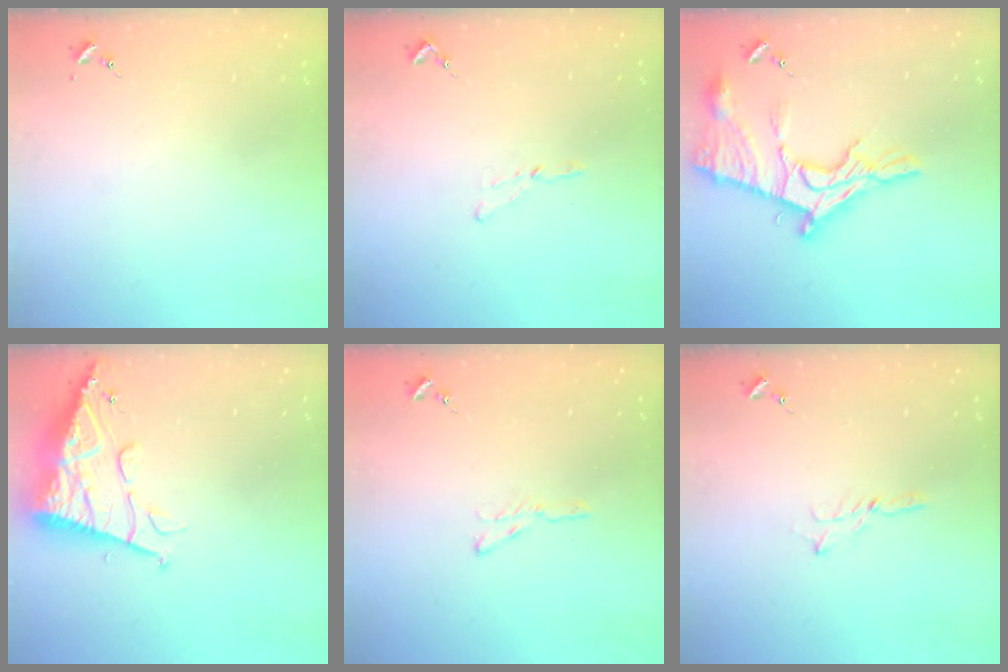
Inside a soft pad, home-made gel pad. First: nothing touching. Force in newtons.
{"total": 3.4, "press": 3.4, "slide": 0.4}
{"total": 18.7, "press": 18.6, "slide": 1.6}
{"total": 14.9, "press": 14.8, "slide": 1.5}
{"total": 4.5, "press": 4.4, "slide": 0.6}
{"total": 2.1, "press": 2.1, "slide": 0.2}